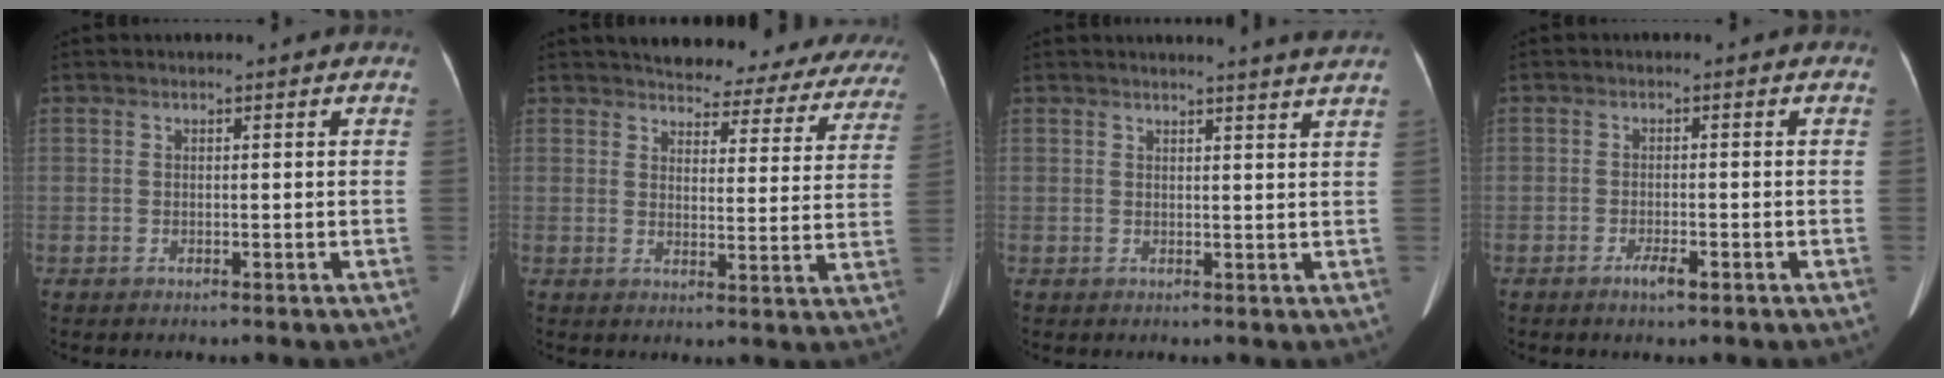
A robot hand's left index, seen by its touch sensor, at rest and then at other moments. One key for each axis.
{"total": 22.2, "fx": 20.4, "fy": 5.8, "fz": 6.8, "tx": -0.073, "ty": -0.044, "tz": 0.220}
{"total": 5.8, "fx": 5.3, "fy": -1.1, "fz": 2.0, "tx": -0.025, "ty": -0.004, "tz": 0.044}
{"total": 2.2, "fx": -1.4, "fy": 0.4, "fz": 1.7, "tx": -0.027, "ty": -0.001, "tz": -0.023}